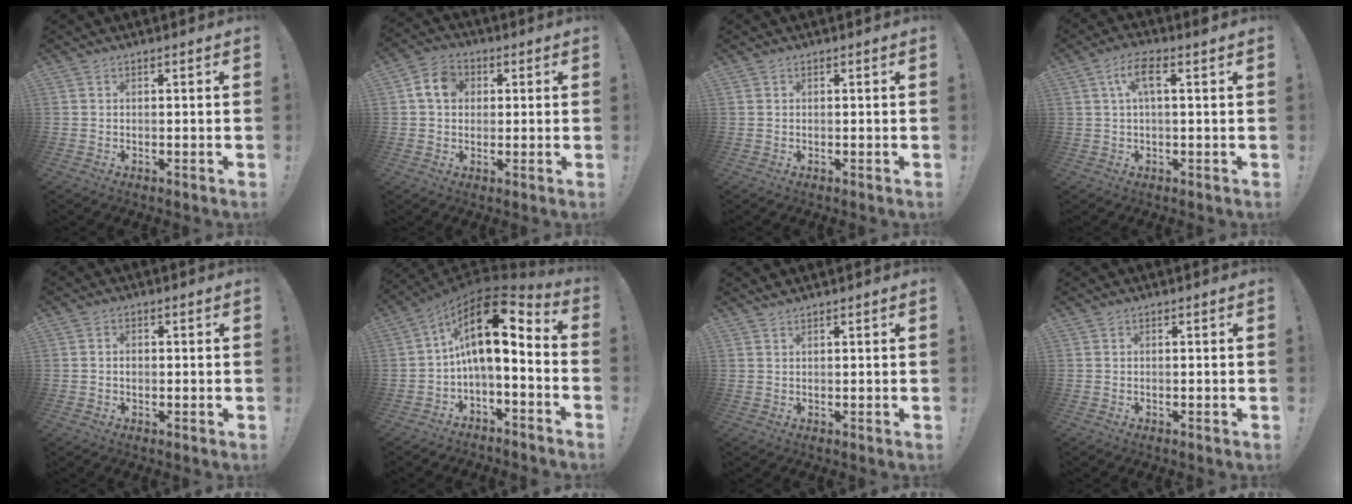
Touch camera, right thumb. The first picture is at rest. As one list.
[{"total": 8.0, "force": [1.6, 6.4, 4.6], "torque": [-0.071, 0.016, 0.034]}, {"total": 0.0}, {"total": 6.4, "force": [1.9, 1.5, 5.9], "torque": [-0.107, 0.002, 0.031]}, {"total": 1.4, "force": [-0.3, 1.2, 0.6], "torque": [-0.012, 0.004, -0.007]}, {"total": 15.0, "force": [3.7, 6.3, 13.1], "torque": [-0.224, -0.026, 0.061]}, {"total": 1.1, "force": [1.1, 0.0, 0.2], "torque": [0.001, -0.007, 0.020]}, {"total": 0.0}]